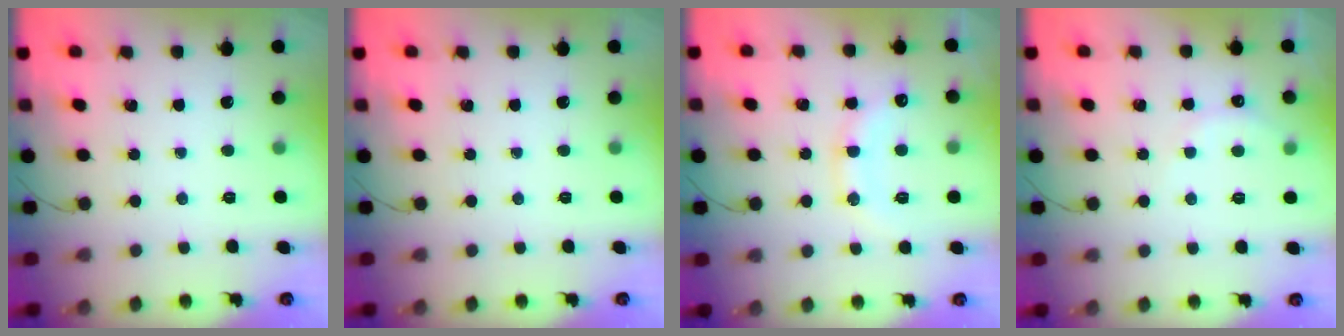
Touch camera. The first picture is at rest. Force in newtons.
{"total": 0.0}
{"total": 12.6, "press": 12.6, "slide": 0.9}
{"total": 6.2, "press": 6.1, "slide": 1.1}